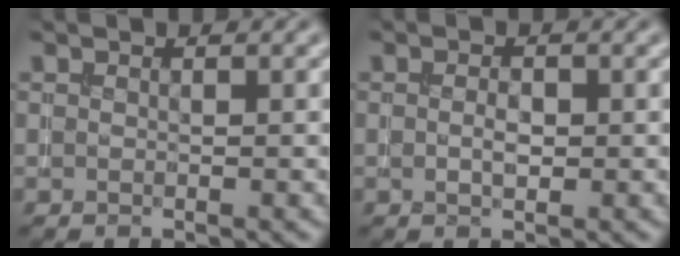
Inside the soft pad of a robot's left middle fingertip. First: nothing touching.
{"total": 1.5, "force": [0.0, 0.8, 1.3], "torque": [-0.025, 0.000, -0.002]}